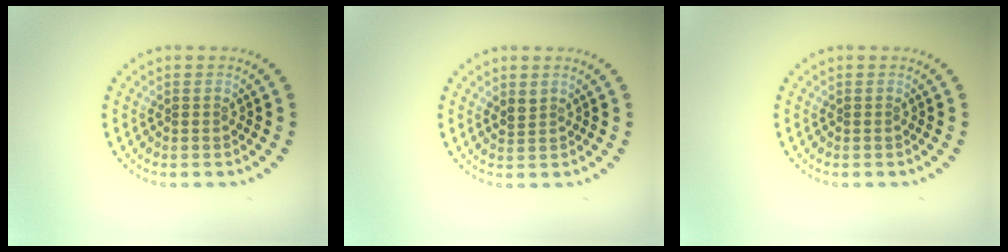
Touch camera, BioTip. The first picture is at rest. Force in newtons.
{"total": 1.0, "press": 0.8, "slide": 0.6}
{"total": 0.0}